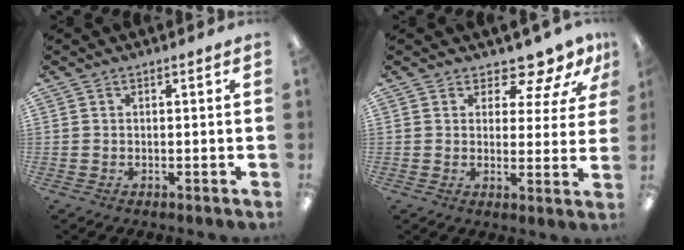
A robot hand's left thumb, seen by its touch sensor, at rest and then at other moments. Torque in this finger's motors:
{"motor_torque": [0.12, 0.10, -0.09, -0.30, 0.02]}